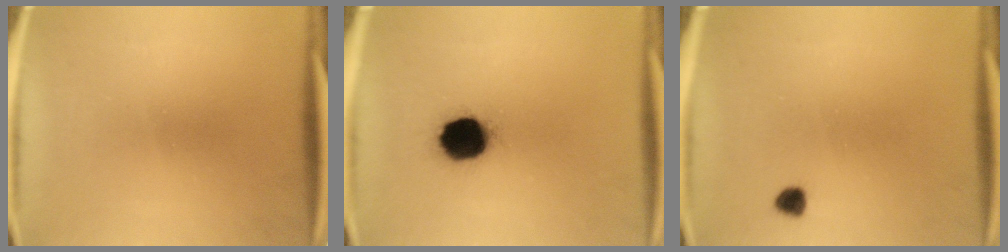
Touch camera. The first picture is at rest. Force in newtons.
{"total": 12.8}
{"total": 1.8}